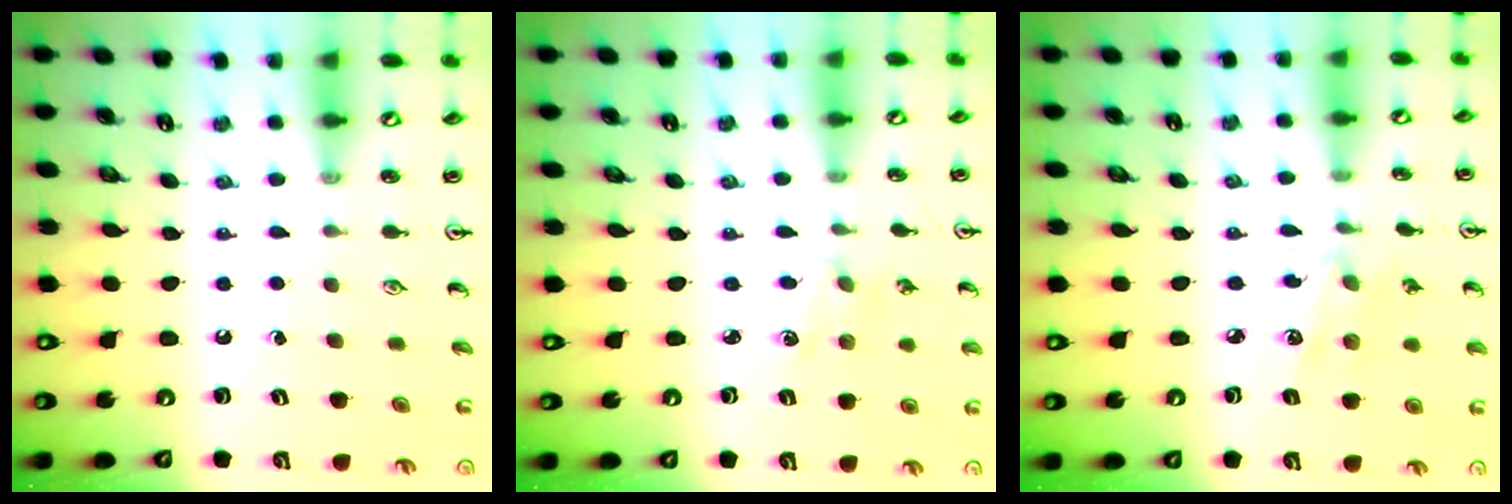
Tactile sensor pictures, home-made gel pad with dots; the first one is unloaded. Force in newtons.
{"total": 0.8, "press": 0.8, "slide": 0.2}
{"total": 4.5, "press": 4.3, "slide": 1.1}